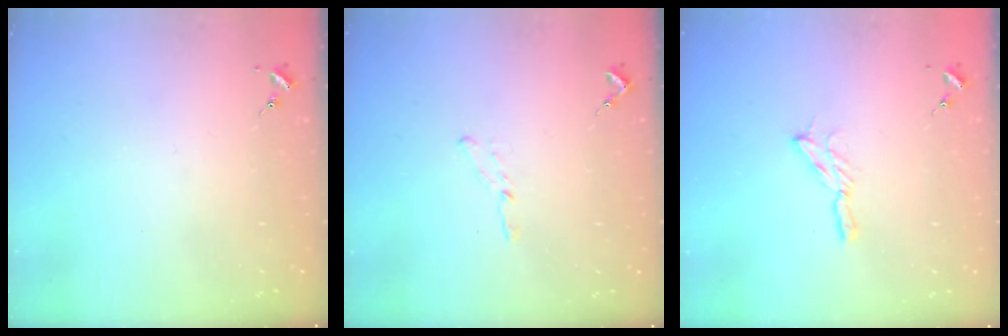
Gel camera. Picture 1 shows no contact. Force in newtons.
{"total": 3.4, "press": 3.4, "slide": 0.3}
{"total": 6.1, "press": 6.1, "slide": 0.3}